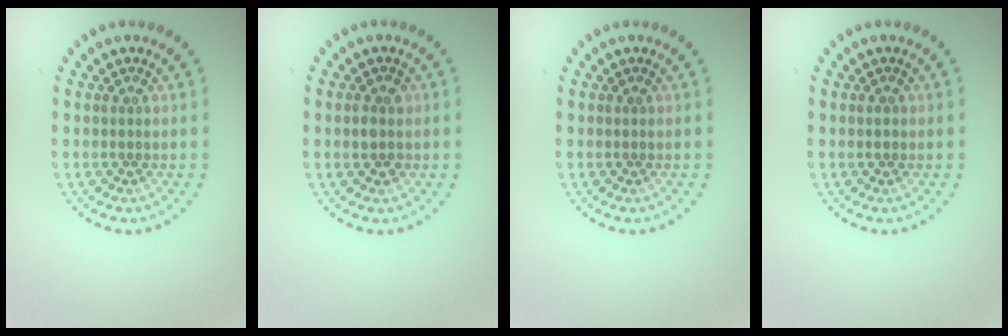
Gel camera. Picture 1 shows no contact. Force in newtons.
{"total": 1.6, "press": 1.5, "slide": 0.2}
{"total": 0.0}
{"total": 0.8, "press": 0.8, "slide": 0.1}